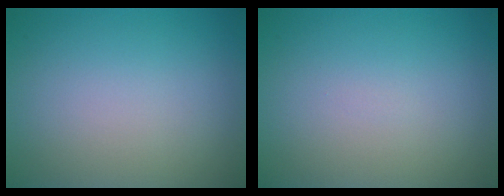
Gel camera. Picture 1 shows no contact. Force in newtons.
{"total": 0.0}